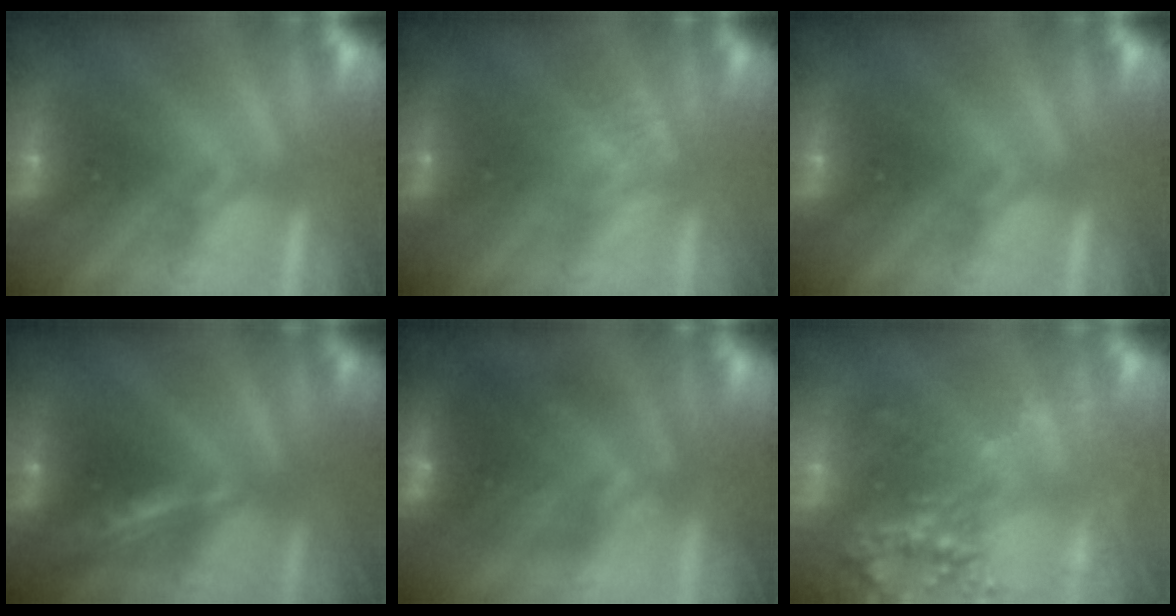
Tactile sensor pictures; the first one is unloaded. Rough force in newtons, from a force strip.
{"total": 1.9}
{"total": 0.0}
{"total": 3.9}
{"total": 7.6}
{"total": 8.3}